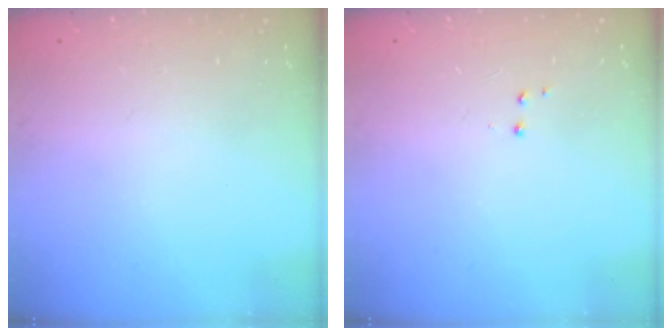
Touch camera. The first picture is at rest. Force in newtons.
{"total": 2.8, "press": 2.7, "slide": 0.5}